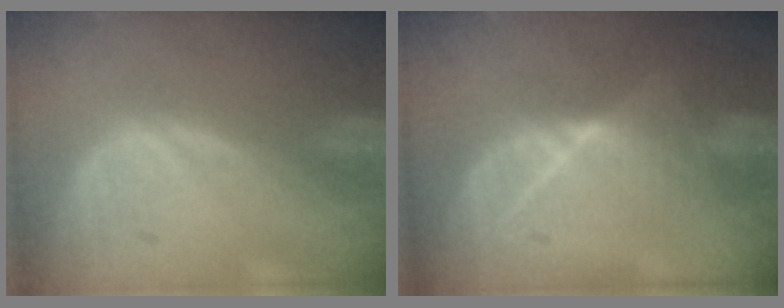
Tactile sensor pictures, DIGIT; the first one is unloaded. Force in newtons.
{"total": 6.5, "press": 6.0, "slide": 2.7}